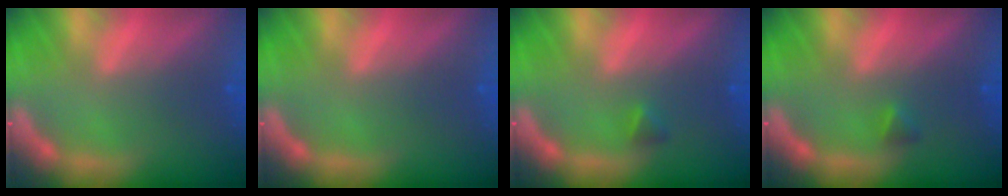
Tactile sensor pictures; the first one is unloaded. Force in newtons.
{"total": 0.0}
{"total": 0.9}
{"total": 0.9}